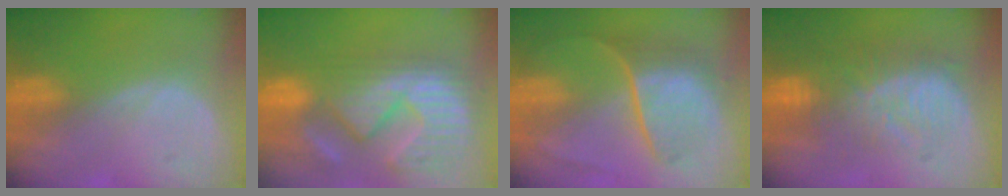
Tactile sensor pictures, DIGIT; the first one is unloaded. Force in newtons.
{"total": 14.6, "press": 12.4, "slide": 7.8}
{"total": 8.9, "press": 7.5, "slide": 4.7}
{"total": 9.6, "press": 9.0, "slide": 3.3}